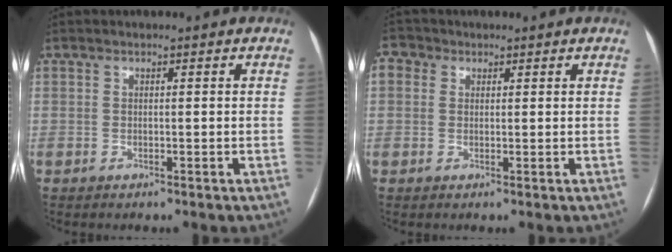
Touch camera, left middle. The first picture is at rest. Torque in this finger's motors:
{"motor_torque": [2.14, 0.00, 1.05, 0.03]}